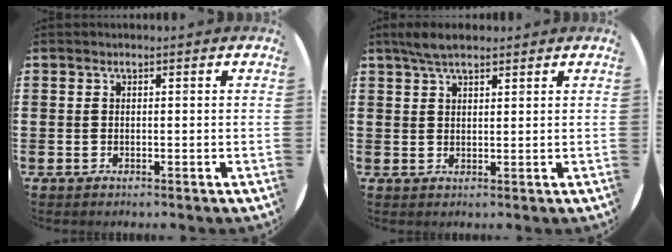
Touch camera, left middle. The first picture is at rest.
{"total": 3.9, "force": [3.1, 1.3, 2.0], "torque": [-0.046, 0.005, 0.057]}